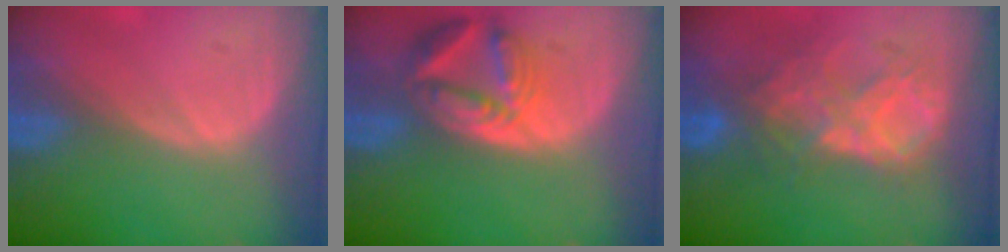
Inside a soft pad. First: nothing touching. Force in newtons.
{"total": 8.1, "press": 7.2, "slide": 3.7}
{"total": 9.2, "press": 7.9, "slide": 4.8}